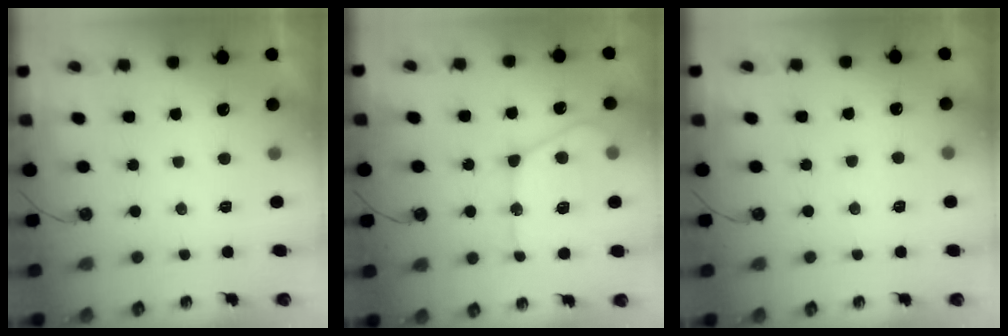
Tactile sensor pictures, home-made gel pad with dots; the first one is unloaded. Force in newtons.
{"total": 18.6, "press": 18.5, "slide": 1.7}
{"total": 6.1, "press": 6.1, "slide": 0.9}